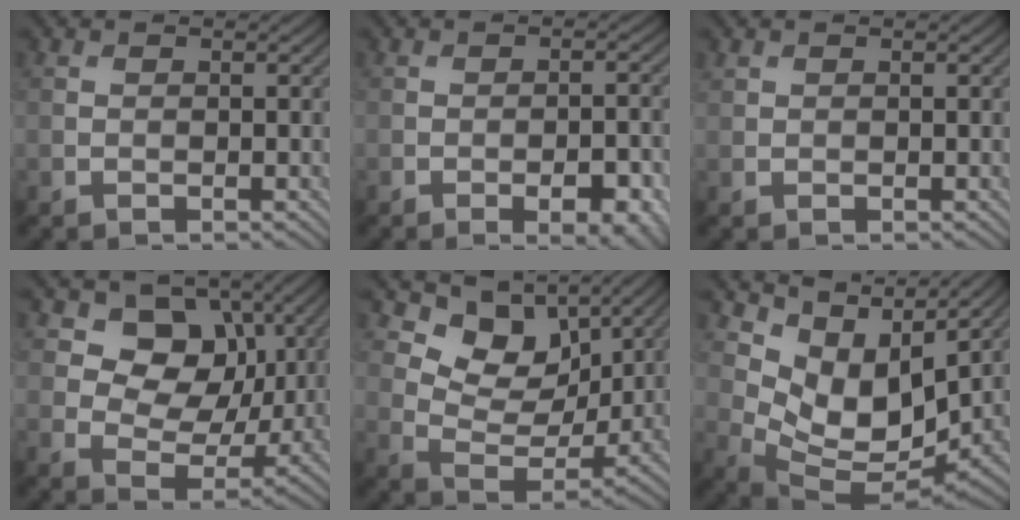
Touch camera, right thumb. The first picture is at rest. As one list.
[{"total": 6.2, "force": [-3.1, 2.4, 4.8], "torque": [-0.061, -0.001, -0.029]}, {"total": 0.6, "force": [0.5, 0.3, 0.1], "torque": [-0.004, -0.001, 0.015]}, {"total": 9.1, "force": [3.4, 7.0, 4.7], "torque": [-0.099, -0.014, 0.055]}, {"total": 9.6, "force": [5.5, 6.0, 5.2], "torque": [-0.099, -0.013, 0.093]}, {"total": 10.3, "force": [5.1, 5.7, 6.9], "torque": [-0.153, -0.011, 0.105]}]